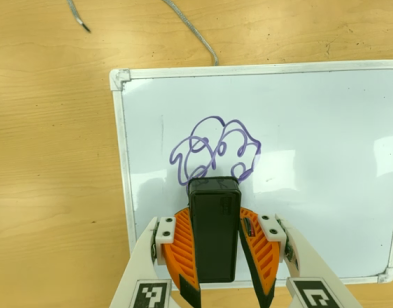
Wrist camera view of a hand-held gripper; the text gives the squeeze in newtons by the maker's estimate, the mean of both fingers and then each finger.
{"total": 8.5, "left": 7.4, "right": 9.5}